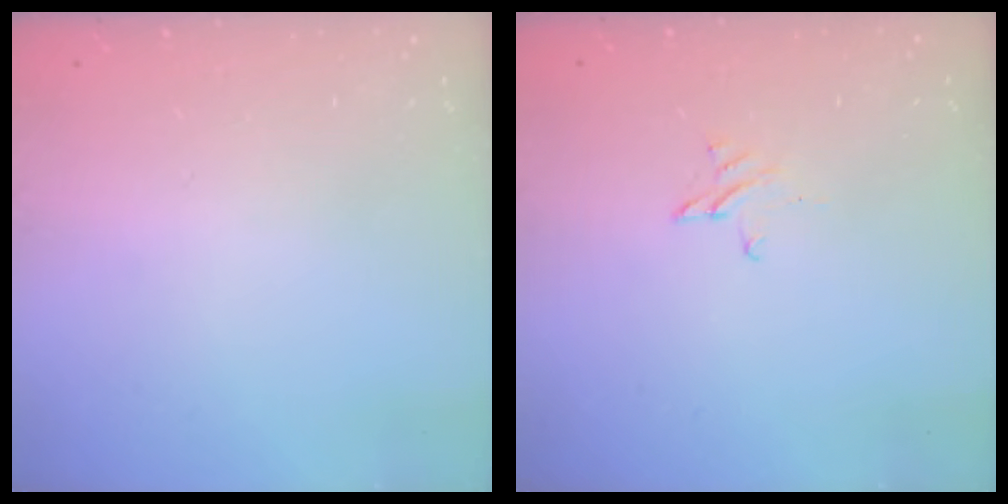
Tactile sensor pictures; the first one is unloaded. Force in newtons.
{"total": 2.6, "press": 2.6, "slide": 0.2}